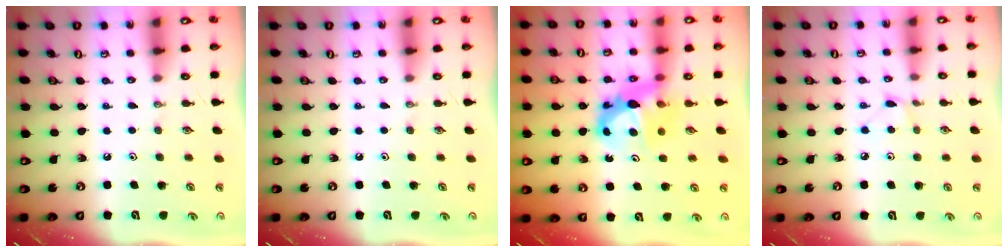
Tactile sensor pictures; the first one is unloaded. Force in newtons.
{"total": 0.0}
{"total": 8.3, "press": 8.2, "slide": 0.8}
{"total": 3.7, "press": 3.7, "slide": 0.5}